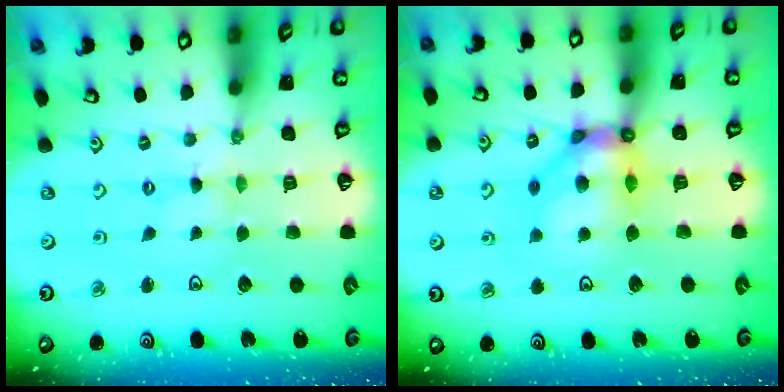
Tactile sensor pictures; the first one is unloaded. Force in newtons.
{"total": 11.3, "press": 11.2, "slide": 1.1}